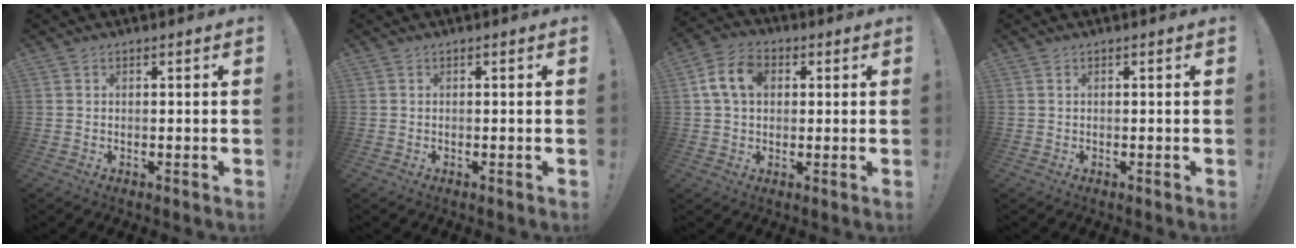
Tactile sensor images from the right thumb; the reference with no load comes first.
{"total": 0.0}
{"total": 9.7, "force": [2.5, 6.9, 6.3], "torque": [-0.110, 0.011, 0.048]}
{"total": 0.0}